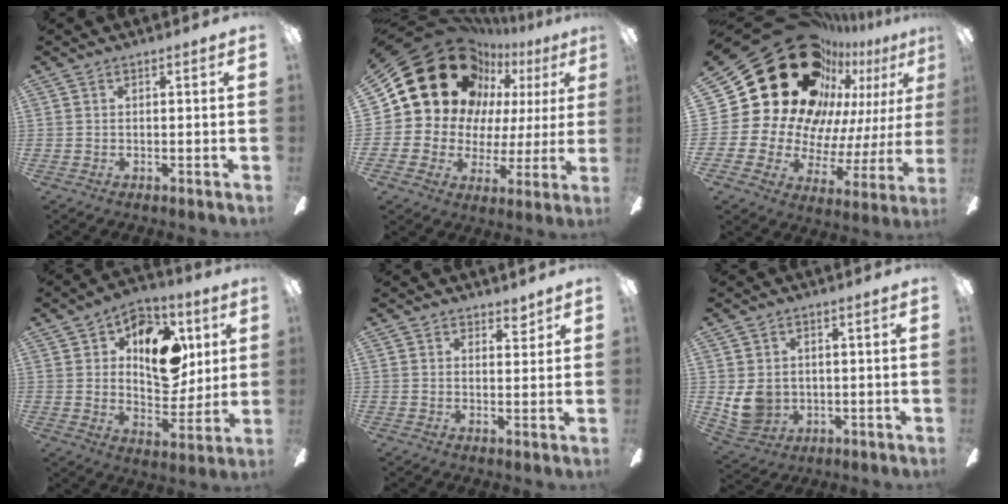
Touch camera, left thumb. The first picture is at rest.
{"total": 22.6, "force": [12.4, 15.5, 10.8], "torque": [-0.198, -0.077, 0.244]}
{"total": 32.9, "force": [18.2, 20.7, 17.9], "torque": [-0.261, -0.149, 0.381]}
{"total": 16.2, "force": [5.3, 10.8, 10.9], "torque": [-0.130, -0.015, 0.092]}
{"total": 3.0, "force": [2.4, 1.6, 0.8], "torque": [0.005, -0.011, 0.039]}
{"total": 7.4, "force": [0.1, 6.5, 3.5], "torque": [-0.082, 0.008, 0.003]}